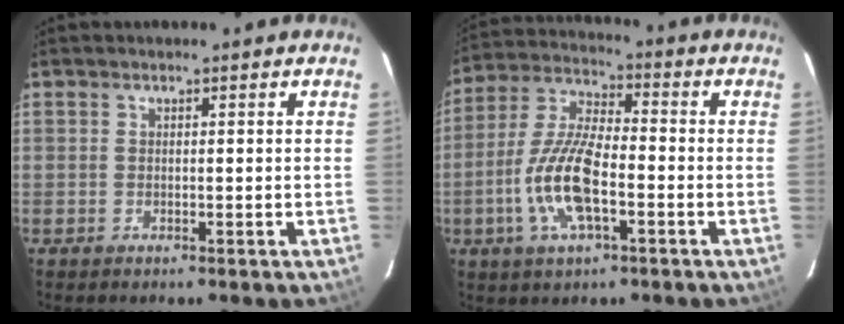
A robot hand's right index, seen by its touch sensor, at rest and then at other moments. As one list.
[{"total": 12.6, "force": [-4.1, 4.4, 11.1], "torque": [-0.238, 0.000, -0.081]}]